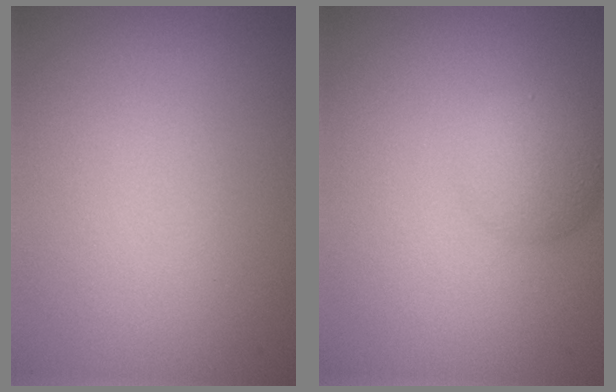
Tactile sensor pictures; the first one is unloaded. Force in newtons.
{"total": 2.8, "press": 2.8, "slide": 0.1}